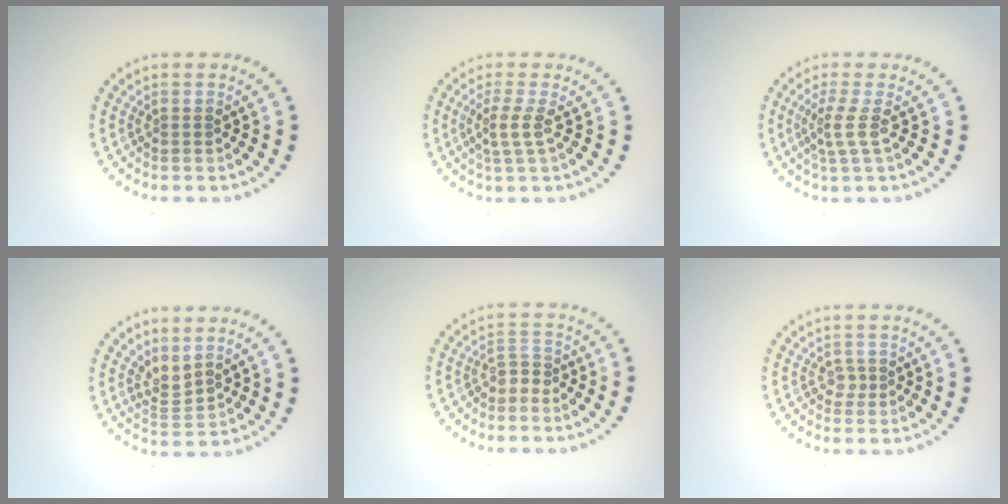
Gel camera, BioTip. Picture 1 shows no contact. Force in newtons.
{"total": 2.1, "press": 1.5, "slide": 1.4}
{"total": 2.2, "press": 1.5, "slide": 1.6}
{"total": 2.1, "press": 1.4, "slide": 1.6}
{"total": 1.5, "press": 1.0, "slide": 1.1}
{"total": 1.0, "press": 0.7, "slide": 0.6}